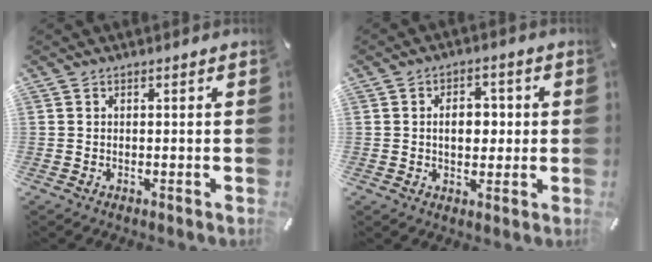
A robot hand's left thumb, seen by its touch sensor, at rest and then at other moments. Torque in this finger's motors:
{"motor_torque": [1.00, 0.94, 0.53, -0.27, 0.04]}